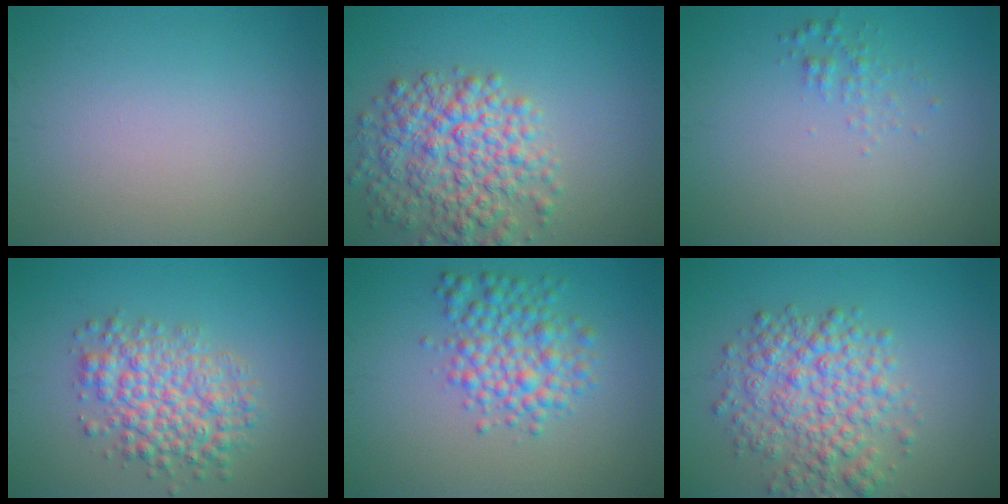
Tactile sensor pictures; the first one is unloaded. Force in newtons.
{"total": 6.8, "press": 6.8, "slide": 0.3}
{"total": 1.1, "press": 1.1, "slide": 0.0}
{"total": 5.5, "press": 5.5, "slide": 0.1}
{"total": 4.5, "press": 4.5, "slide": 0.1}
{"total": 6.0, "press": 6.0, "slide": 0.2}